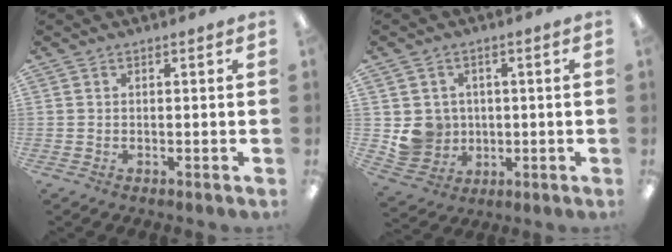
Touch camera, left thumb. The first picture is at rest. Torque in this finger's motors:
{"motor_torque": [0.19, 0.28, 0.33, -0.49, 0.00]}